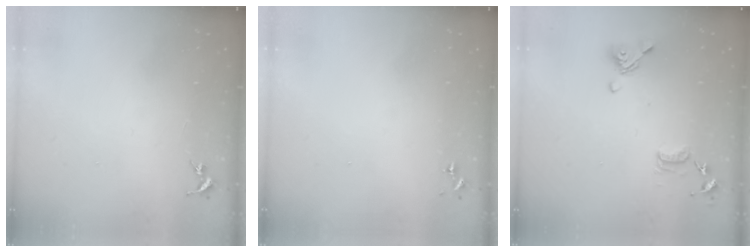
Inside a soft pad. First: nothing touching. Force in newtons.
{"total": 0.0}
{"total": 12.9, "press": 12.8, "slide": 1.9}